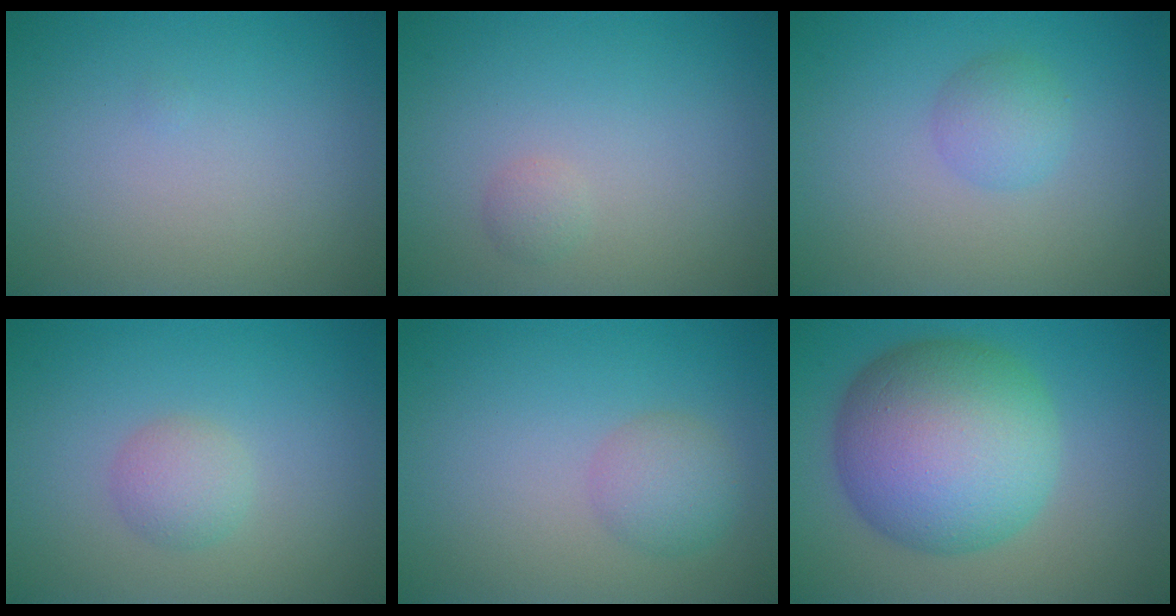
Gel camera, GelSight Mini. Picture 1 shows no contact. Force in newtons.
{"total": 0.8, "press": 0.8, "slide": 0.1}
{"total": 2.0, "press": 2.0, "slide": 0.1}
{"total": 2.0, "press": 2.0, "slide": 0.0}
{"total": 2.5, "press": 2.5, "slide": 0.1}
{"total": 12.3, "press": 12.3, "slide": 0.3}